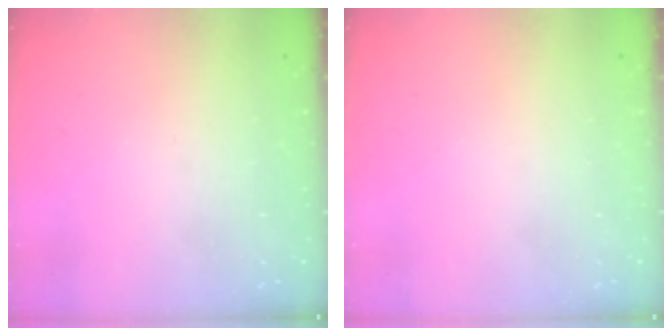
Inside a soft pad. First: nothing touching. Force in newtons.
{"total": 1.6, "press": 1.6, "slide": 0.1}